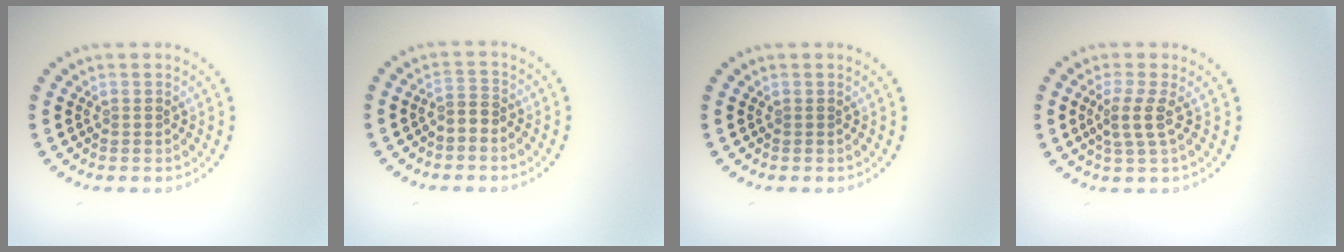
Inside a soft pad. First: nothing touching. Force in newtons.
{"total": 1.6, "press": 1.2, "slide": 1.0}
{"total": 0.0}
{"total": 2.3, "press": 1.7, "slide": 1.5}